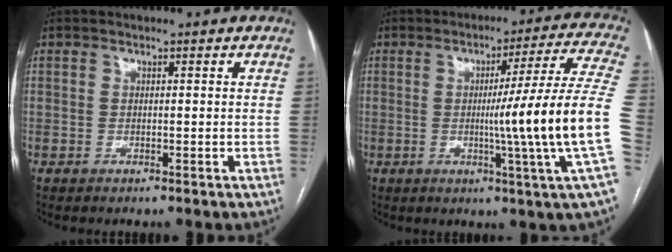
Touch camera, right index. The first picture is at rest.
{"total": 16.7, "force": [-2.7, -3.5, 16.2], "torque": [-0.217, -0.013, -0.047]}